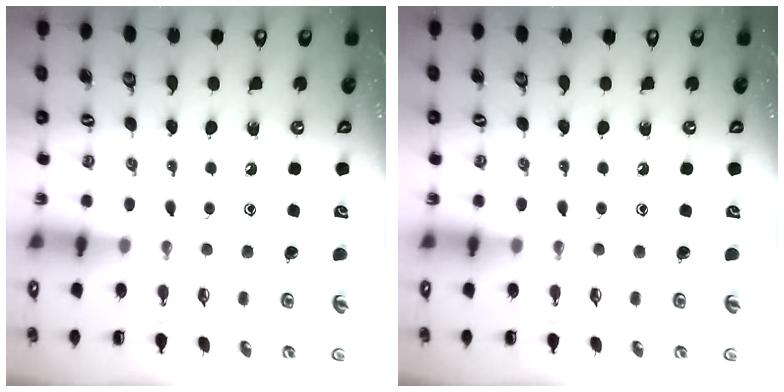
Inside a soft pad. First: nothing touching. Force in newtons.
{"total": 0.0}